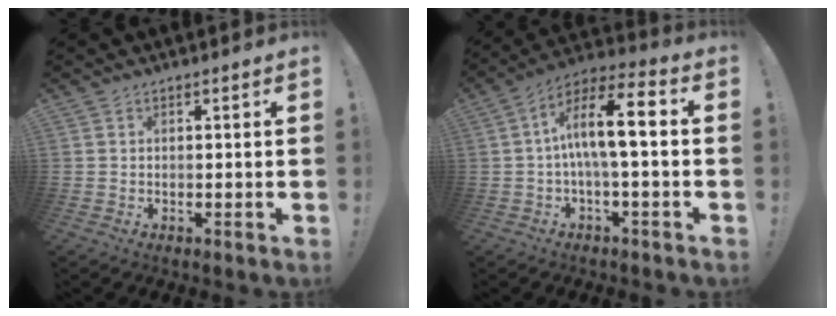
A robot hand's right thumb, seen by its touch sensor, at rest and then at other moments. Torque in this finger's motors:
{"motor_torque": [0.65, 0.72, 1.19, 0.11, 0.43]}